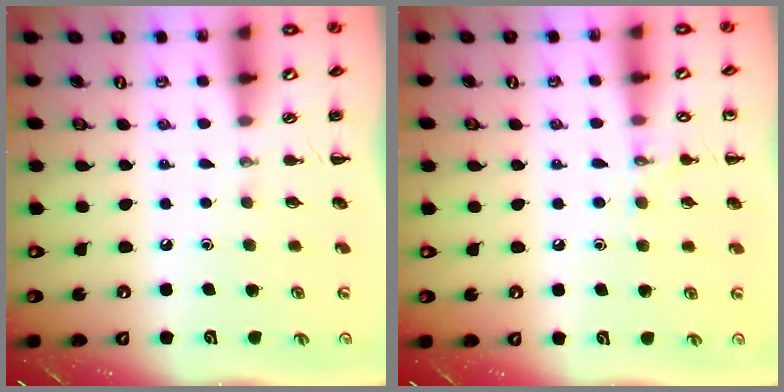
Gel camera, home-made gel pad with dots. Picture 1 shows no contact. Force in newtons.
{"total": 7.4, "press": 7.1, "slide": 1.9}